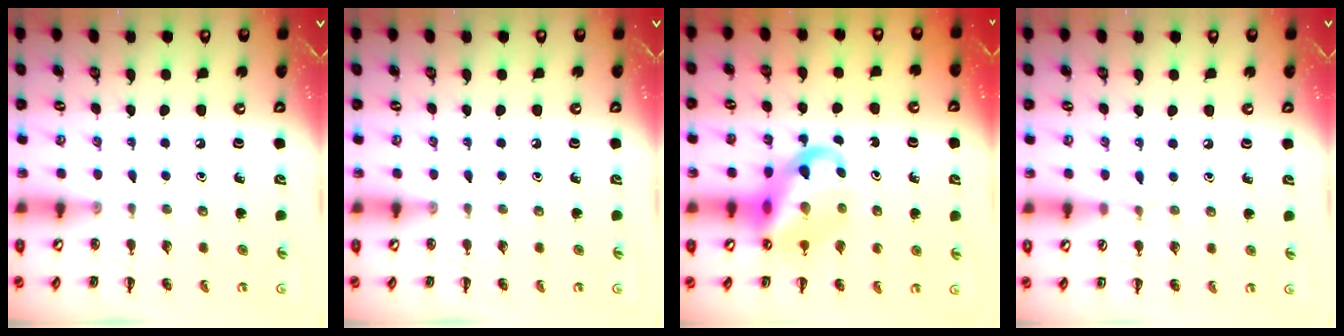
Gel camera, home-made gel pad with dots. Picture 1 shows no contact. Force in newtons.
{"total": 0.0}
{"total": 13.4, "press": 12.9, "slide": 3.5}
{"total": 3.3, "press": 3.0, "slide": 1.2}